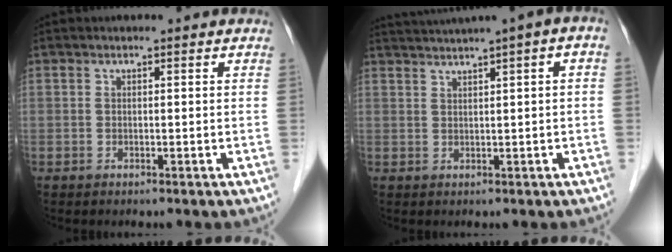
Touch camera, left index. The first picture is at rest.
{"total": 6.4, "force": [3.7, -0.3, 5.3], "torque": [-0.088, 0.035, 0.060]}